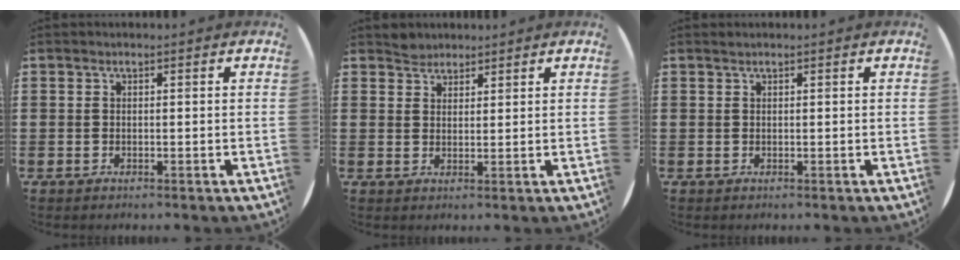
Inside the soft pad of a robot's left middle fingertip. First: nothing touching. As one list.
[{"total": 2.2, "force": [2.0, 0.7, -0.3], "torque": [0.003, 0.004, 0.041]}, {"total": 0.0}]